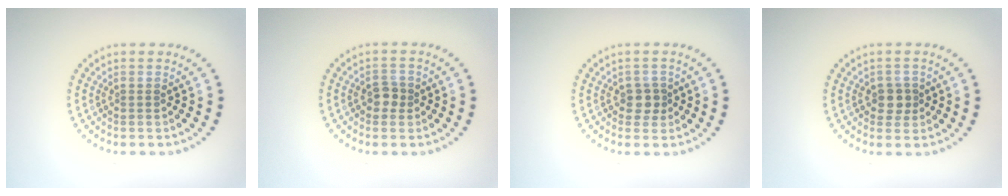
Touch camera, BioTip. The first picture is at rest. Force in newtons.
{"total": 1.6, "press": 1.6, "slide": 0.5}
{"total": 1.8, "press": 1.5, "slide": 0.9}
{"total": 1.9, "press": 1.7, "slide": 0.8}